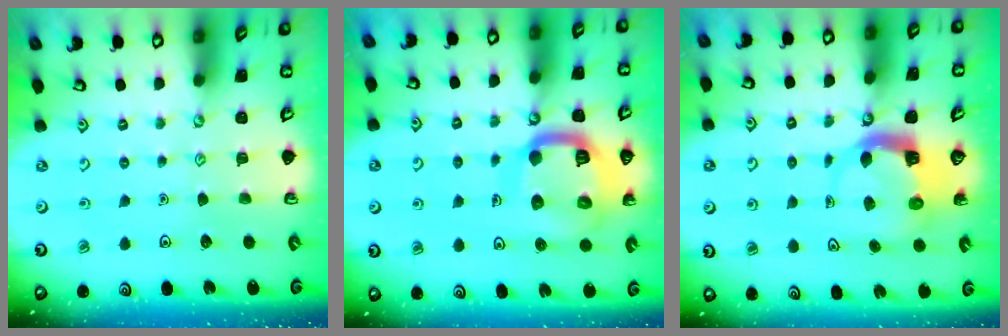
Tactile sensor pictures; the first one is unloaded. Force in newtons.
{"total": 17.4, "press": 17.3, "slide": 1.9}
{"total": 5.1, "press": 5.0, "slide": 0.8}